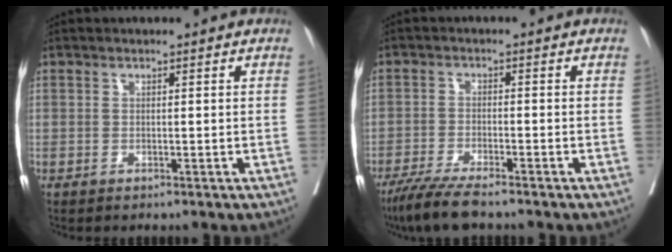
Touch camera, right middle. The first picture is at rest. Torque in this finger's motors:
{"motor_torque": [1.17, -0.97, 0.33, 0.17]}